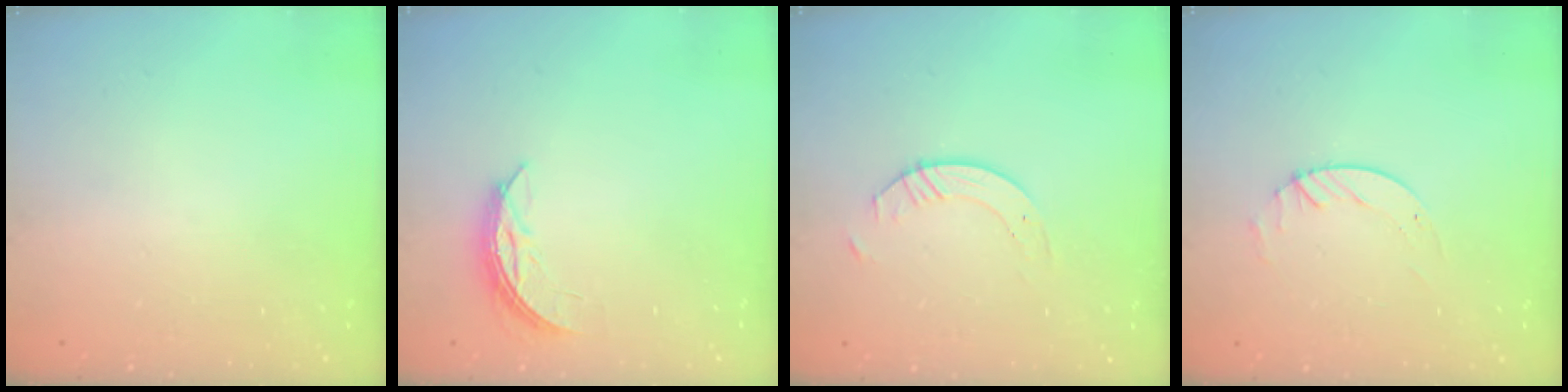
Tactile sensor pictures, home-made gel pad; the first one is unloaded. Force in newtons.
{"total": 6.0, "press": 6.0, "slide": 0.4}
{"total": 4.0, "press": 3.9, "slide": 0.4}
{"total": 2.0, "press": 2.0, "slide": 0.2}